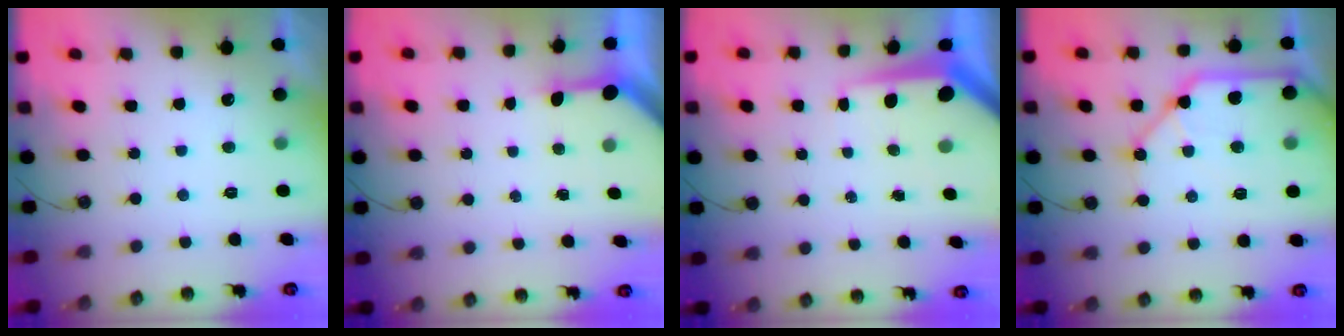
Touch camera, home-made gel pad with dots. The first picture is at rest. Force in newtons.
{"total": 3.4, "press": 3.4, "slide": 0.4}
{"total": 8.3, "press": 8.3, "slide": 0.8}
{"total": 14.0, "press": 13.9, "slide": 1.7}